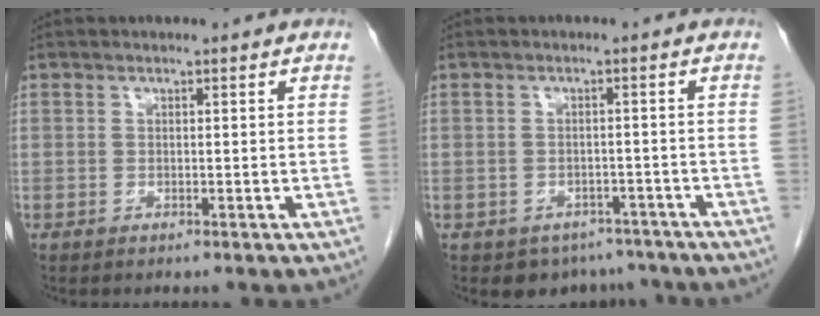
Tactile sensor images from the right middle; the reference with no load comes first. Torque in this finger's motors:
{"motor_torque": [0.02, -0.01, -0.05, 0.00]}